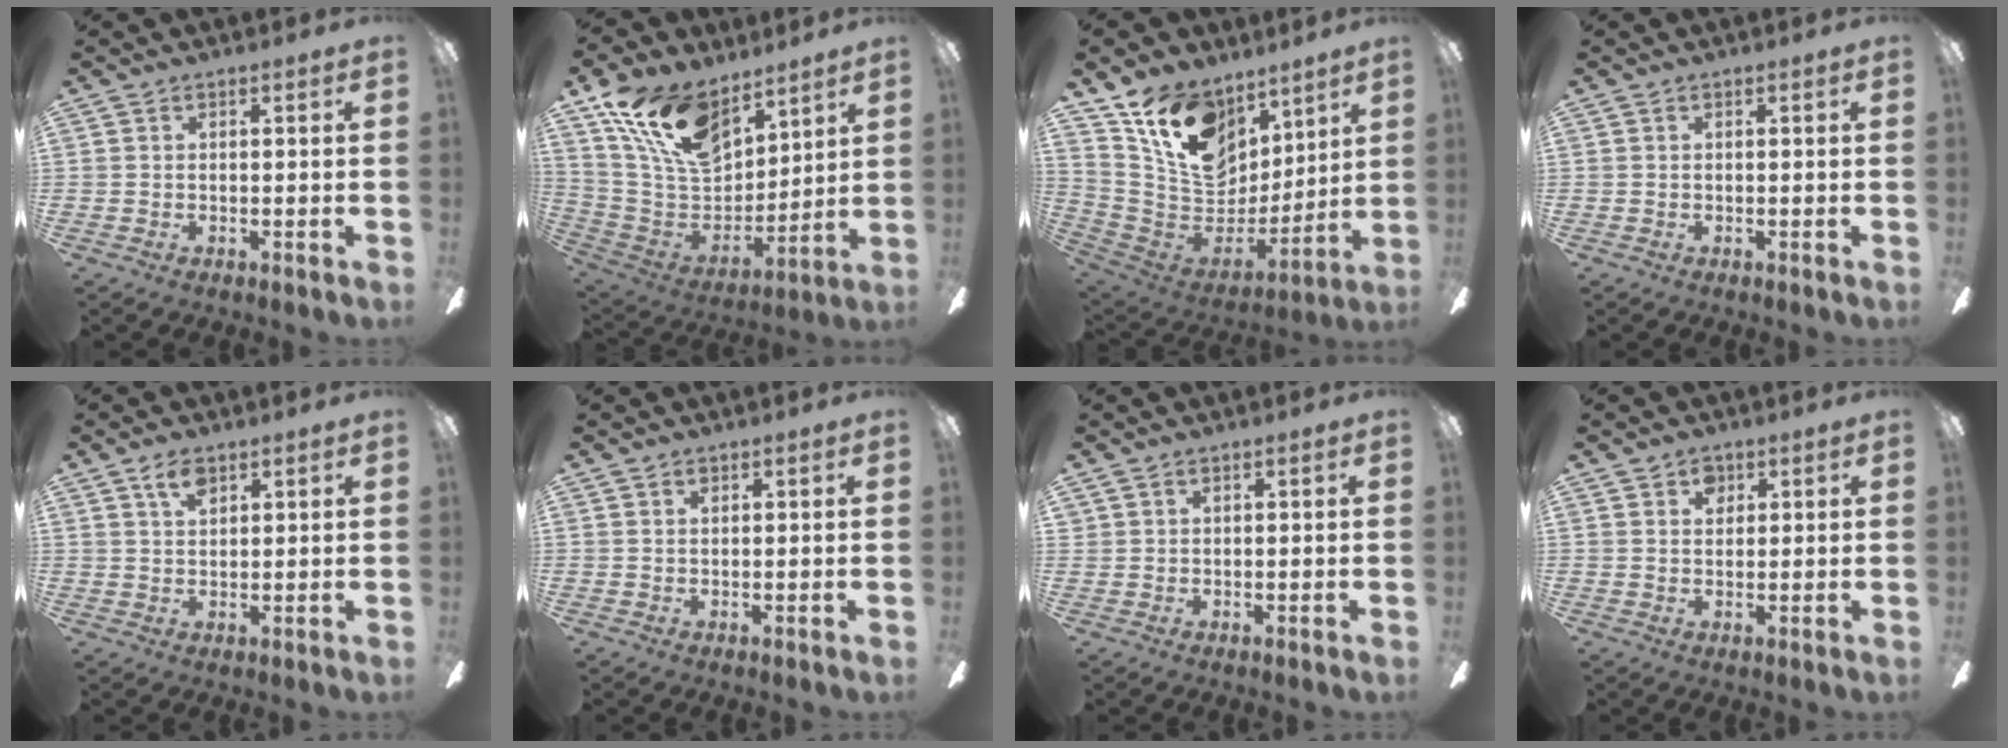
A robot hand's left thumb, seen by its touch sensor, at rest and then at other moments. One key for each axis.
{"total": 18.6, "fx": 11.8, "fy": 10.3, "fz": 10.0, "tx": -0.200, "ty": -0.049, "tz": 0.223}
{"total": 17.6, "fx": 9.7, "fy": 12.2, "fz": 8.1, "tx": -0.148, "ty": -0.046, "tz": 0.189}
{"total": 0.0}
{"total": 4.3, "fx": 2.7, "fy": 2.1, "fz": 2.7, "tx": -0.052, "ty": 0.000, "tz": 0.047}
{"total": 0.8, "fx": 0.5, "fy": 0.4, "fz": 0.4, "tx": -0.009, "ty": 0.002, "tz": 0.009}
{"total": 0.9, "fx": 0.5, "fy": 0.7, "fz": 0.0, "tx": -0.001, "ty": 0.003, "tz": 0.009}
{"total": 3.1, "fx": 1.8, "fy": 2.2, "fz": 1.1, "tx": -0.002, "ty": -0.005, "tz": 0.028}